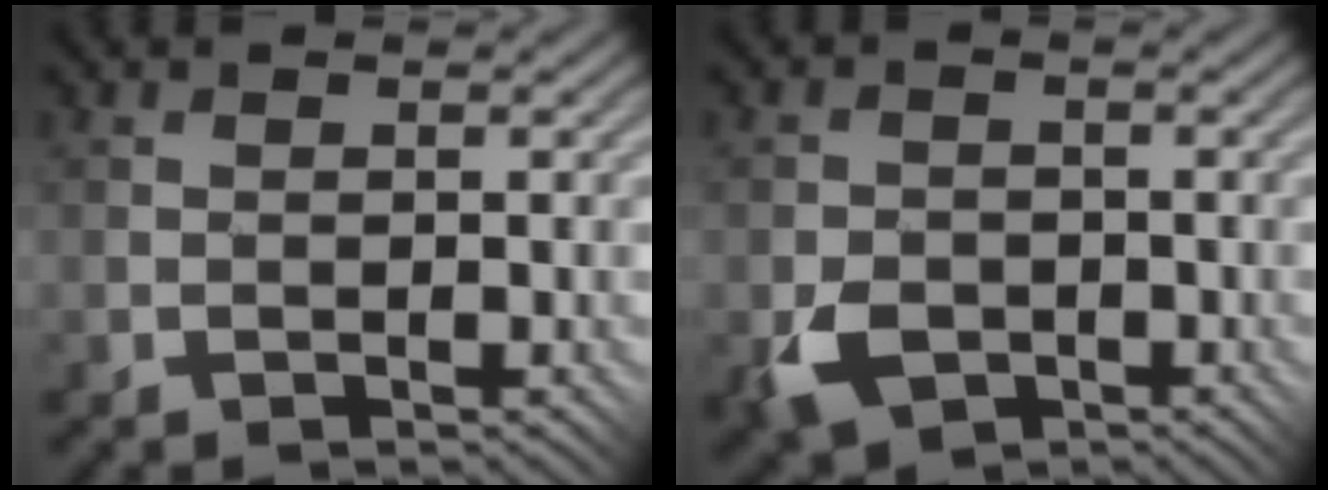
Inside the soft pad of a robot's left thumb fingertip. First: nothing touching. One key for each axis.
{"total": 4.6, "fx": -2.2, "fy": 3.5, "fz": 2.0, "tx": -0.044, "ty": -0.010, "tz": -0.045}